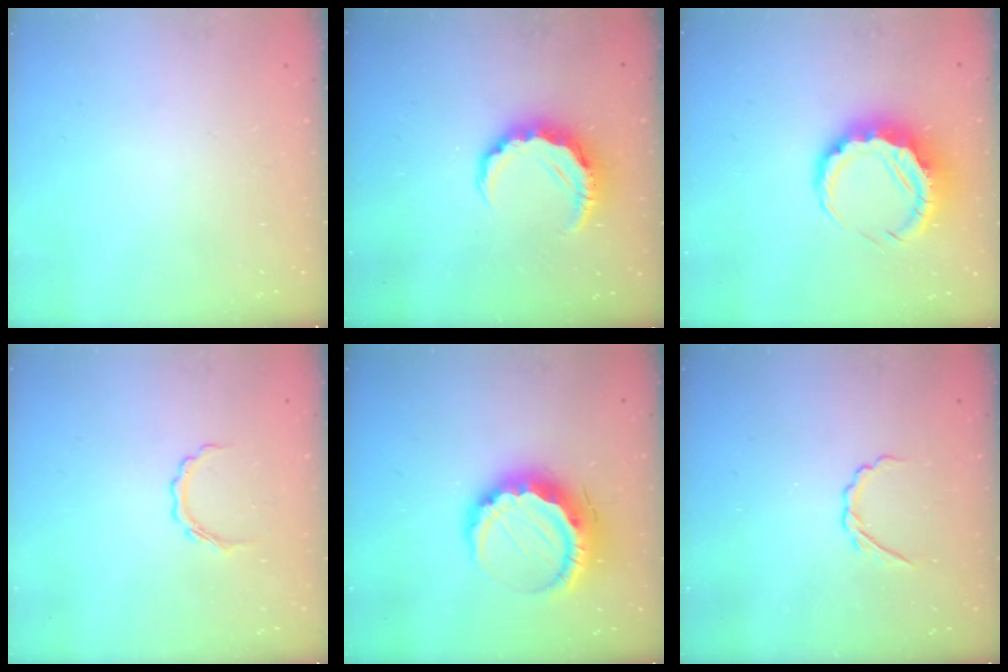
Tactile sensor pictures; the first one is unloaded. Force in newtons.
{"total": 8.2, "press": 8.1, "slide": 1.4}
{"total": 10.3, "press": 10.1, "slide": 1.9}
{"total": 4.3, "press": 4.3, "slide": 0.6}
{"total": 14.2, "press": 14.2, "slide": 0.5}
{"total": 2.6, "press": 2.5, "slide": 0.8}